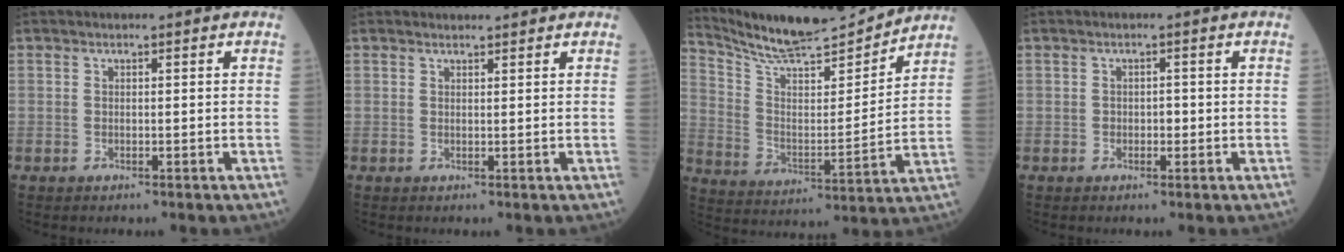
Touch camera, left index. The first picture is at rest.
{"total": 1.0, "force": [1.0, 0.1, 0.1], "torque": [-0.009, 0.003, 0.019]}
{"total": 16.9, "force": [16.0, 1.2, 5.4], "torque": [-0.107, -0.013, 0.266]}
{"total": 1.3, "force": [-0.6, 0.7, 0.8], "torque": [-0.009, -0.001, -0.010]}